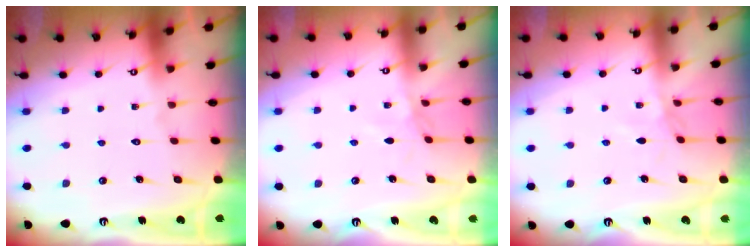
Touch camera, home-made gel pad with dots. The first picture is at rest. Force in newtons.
{"total": 2.2, "press": 2.2, "slide": 0.4}
{"total": 2.2, "press": 2.2, "slide": 0.4}